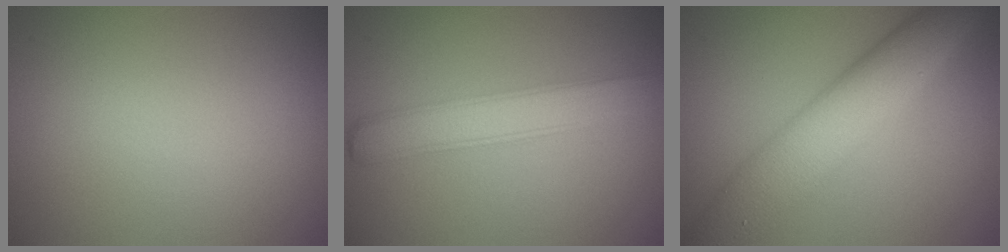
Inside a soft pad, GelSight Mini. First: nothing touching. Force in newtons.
{"total": 3.9, "press": 3.9, "slide": 0.1}
{"total": 7.0, "press": 7.0, "slide": 0.2}